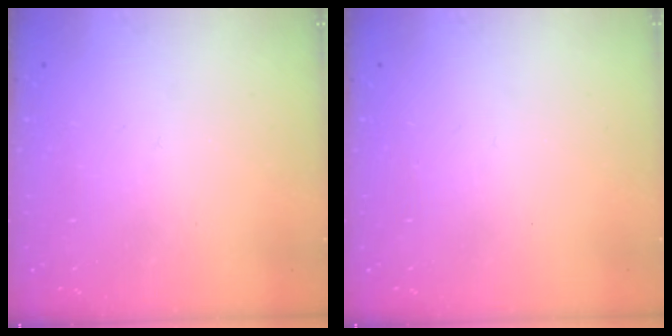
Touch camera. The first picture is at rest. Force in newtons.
{"total": 0.0}